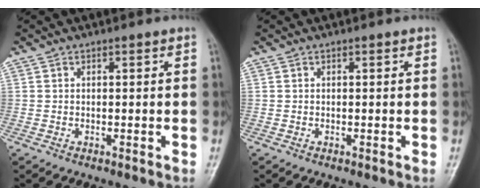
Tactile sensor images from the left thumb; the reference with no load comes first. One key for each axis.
{"total": 0.0}